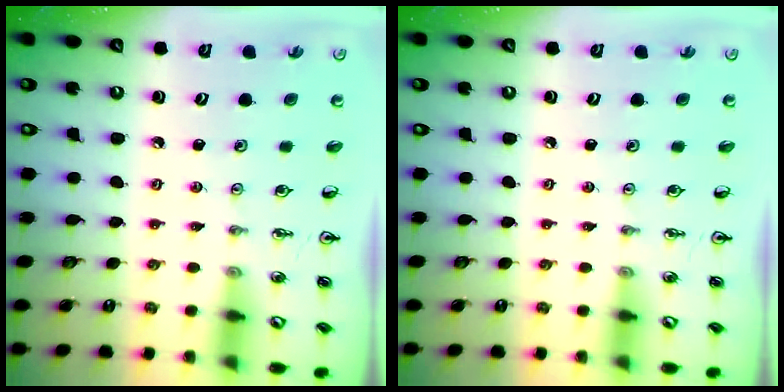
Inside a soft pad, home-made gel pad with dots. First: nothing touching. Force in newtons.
{"total": 0.0}